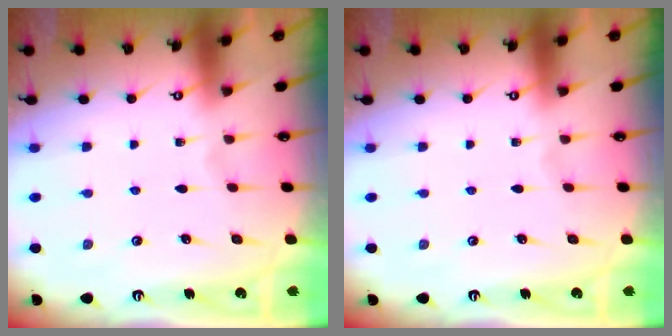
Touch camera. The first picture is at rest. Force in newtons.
{"total": 0.0}